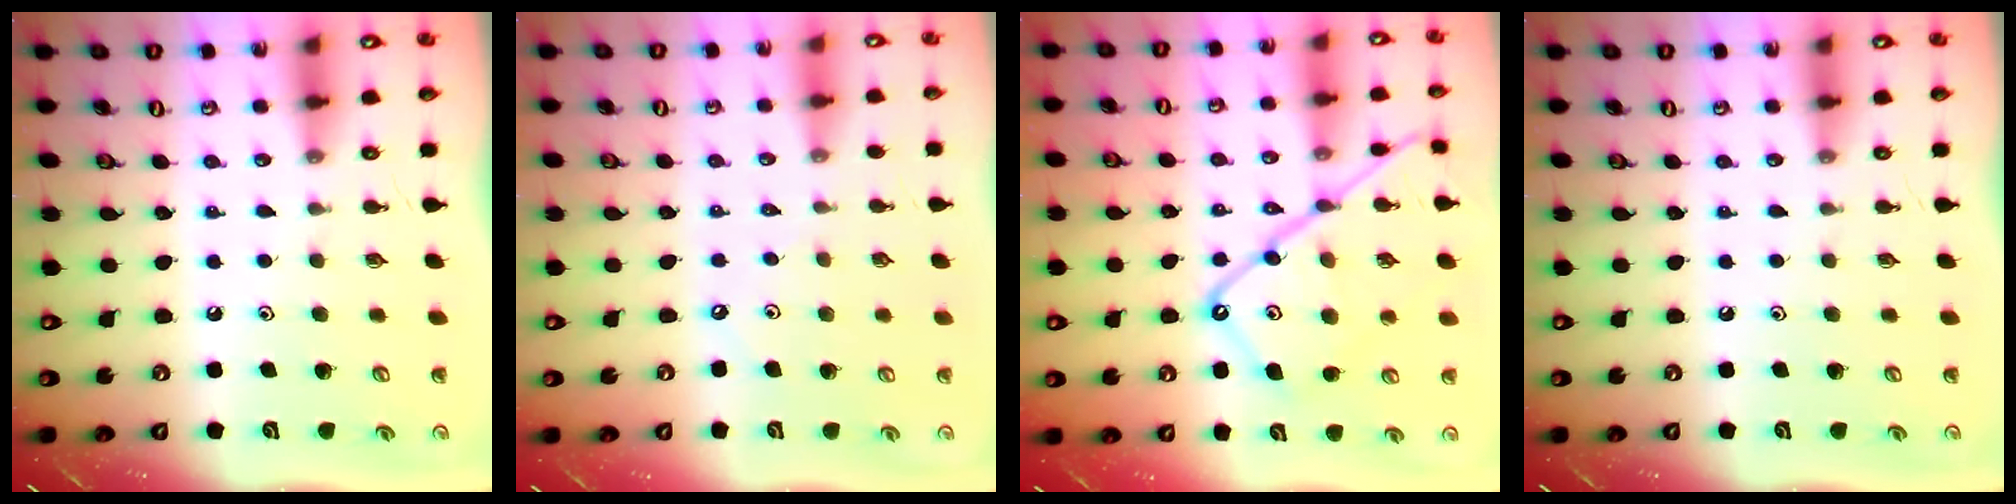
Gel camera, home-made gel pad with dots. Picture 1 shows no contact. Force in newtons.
{"total": 1.9, "press": 1.9, "slide": 0.4}
{"total": 18.0, "press": 17.9, "slide": 1.9}
{"total": 0.0}